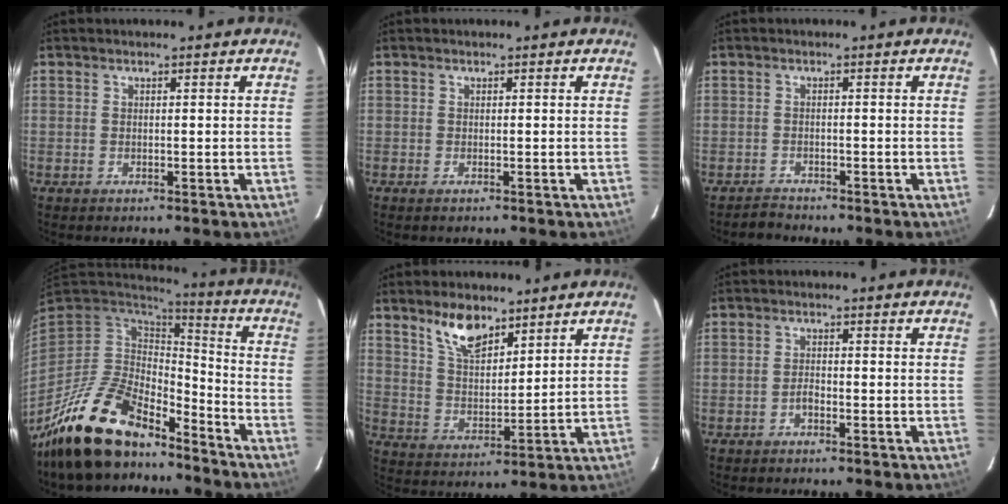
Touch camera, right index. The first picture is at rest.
{"total": 0.0}
{"total": 2.0, "force": [-1.8, 0.8, -0.4], "torque": [0.006, 0.004, -0.032]}
{"total": 19.4, "force": [-14.9, 7.2, 10.1], "torque": [-0.206, -0.026, -0.264]}
{"total": 8.7, "force": [6.2, 3.7, 4.8], "torque": [-0.080, 0.004, 0.123]}
{"total": 1.4, "force": [-1.0, 0.6, 0.8], "torque": [-0.016, 0.004, -0.019]}